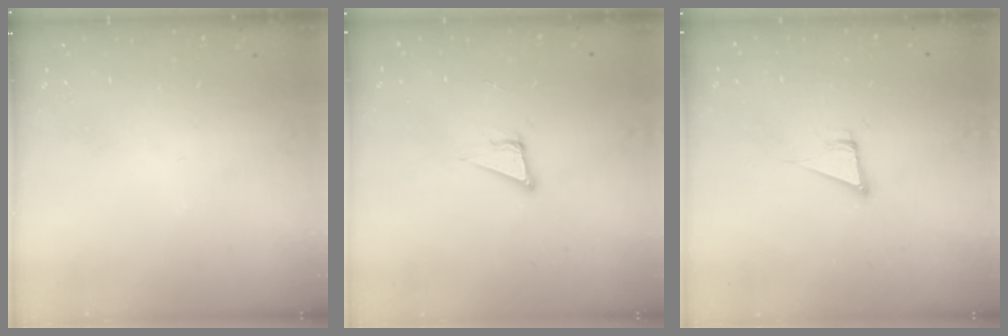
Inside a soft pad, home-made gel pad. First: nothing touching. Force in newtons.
{"total": 4.9, "press": 3.8, "slide": 3.0}
{"total": 3.8, "press": 1.9, "slide": 3.3}